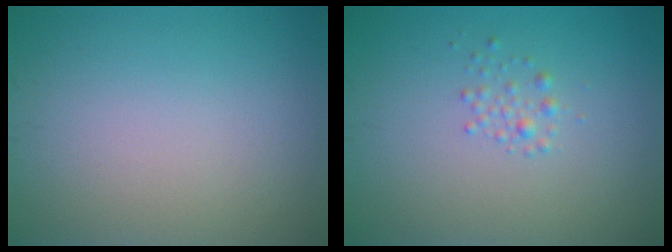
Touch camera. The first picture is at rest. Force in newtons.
{"total": 1.1, "press": 1.1, "slide": 0.1}